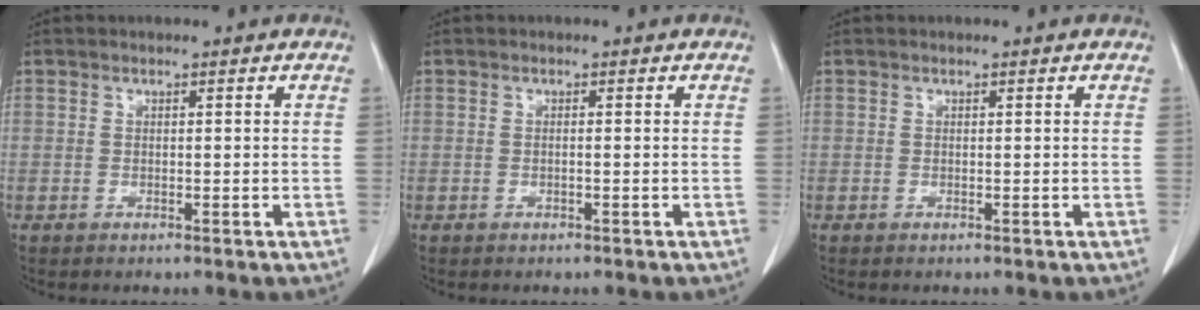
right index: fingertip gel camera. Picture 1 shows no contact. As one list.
[{"total": 0.0}, {"total": 0.0}]